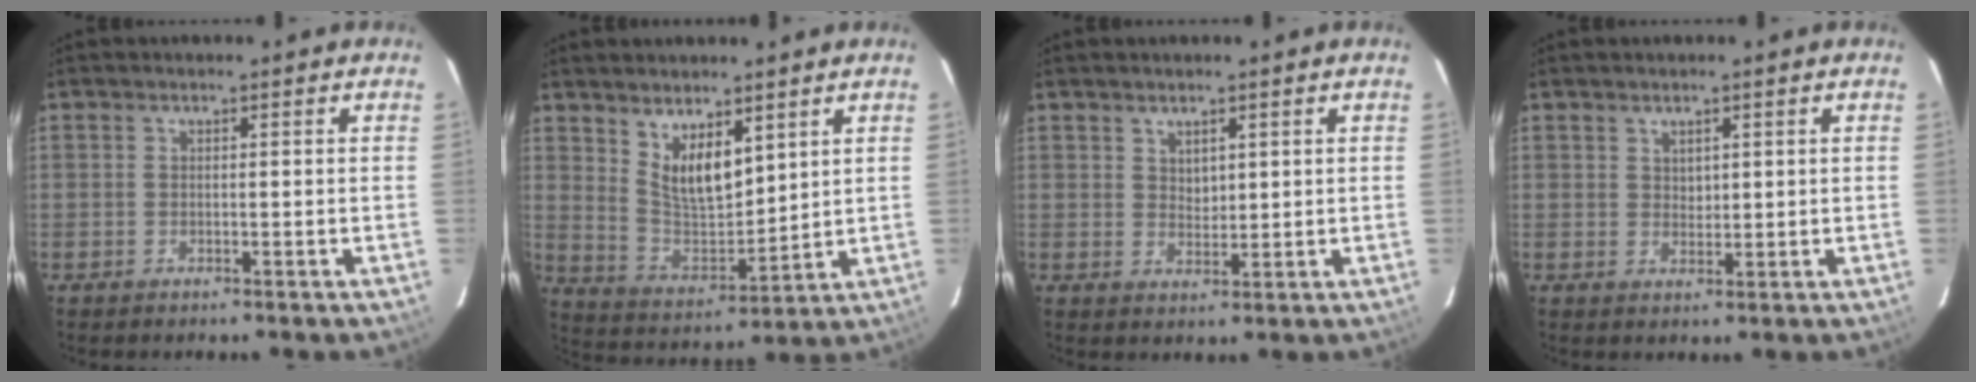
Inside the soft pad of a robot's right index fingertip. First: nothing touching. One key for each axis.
{"total": 9.6, "fx": 5.3, "fy": 4.3, "fz": 6.7, "tx": -0.115, "ty": -0.008, "tz": 0.114}
{"total": 2.5, "fx": 1.6, "fy": 1.6, "fz": 1.1, "tx": -0.014, "ty": 0.000, "tz": 0.031}
{"total": 1.9, "fx": 1.3, "fy": 1.3, "fz": 0.8, "tx": -0.009, "ty": 0.002, "tz": 0.025}